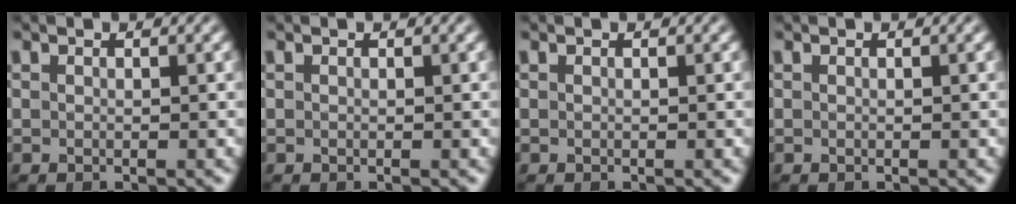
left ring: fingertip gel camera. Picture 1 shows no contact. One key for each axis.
{"total": 0.0}
{"total": 0.0}
{"total": 0.0}